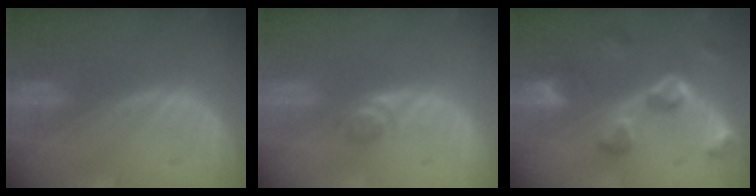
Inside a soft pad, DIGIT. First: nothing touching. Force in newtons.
{"total": 1.9, "press": 1.7, "slide": 0.8}
{"total": 7.8, "press": 7.1, "slide": 3.1}